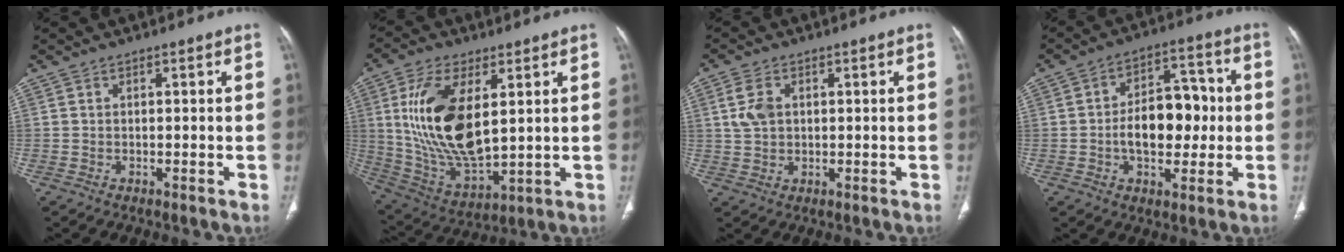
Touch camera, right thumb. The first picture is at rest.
{"total": 19.0, "force": [4.1, 9.1, 16.2], "torque": [-0.310, -0.022, 0.091]}
{"total": 4.7, "force": [1.0, 3.2, 3.2], "torque": [-0.066, 0.002, 0.022]}
{"total": 12.9, "force": [-0.9, 8.0, 10.1], "torque": [-0.122, 0.031, -0.014]}